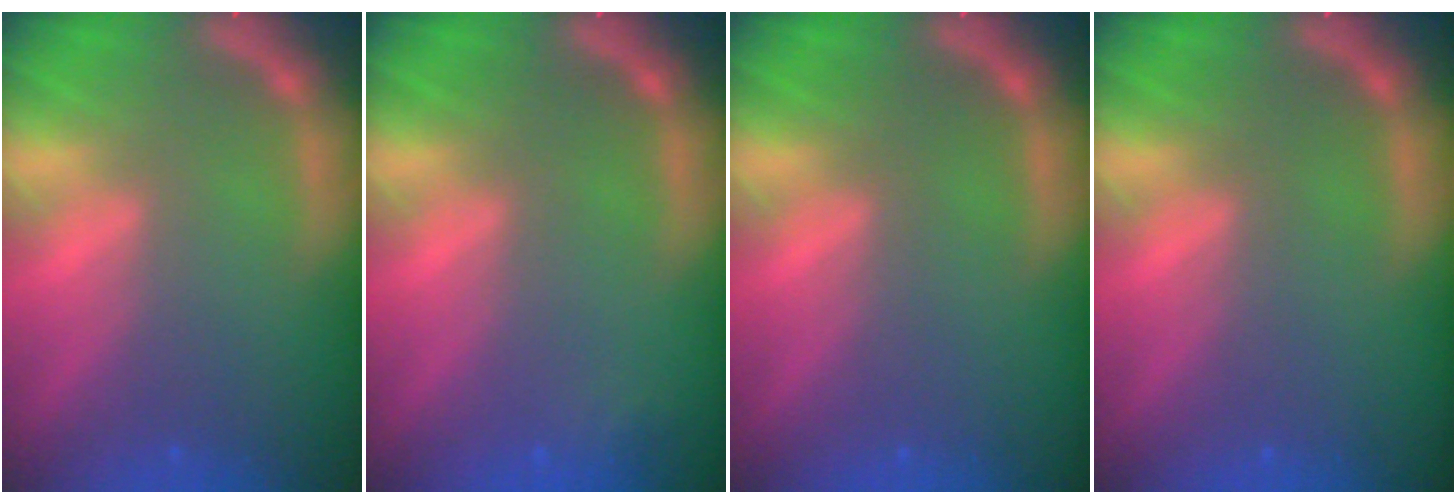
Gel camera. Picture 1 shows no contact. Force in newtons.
{"total": 0.9}
{"total": 0.0}
{"total": 0.0}